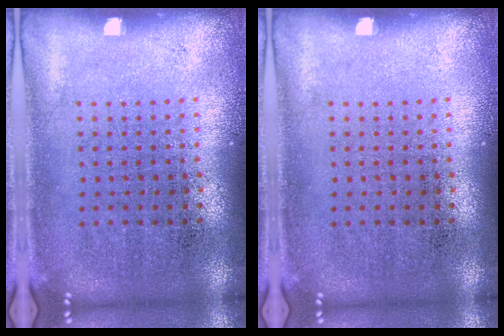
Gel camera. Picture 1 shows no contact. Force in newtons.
{"total": 0.0}